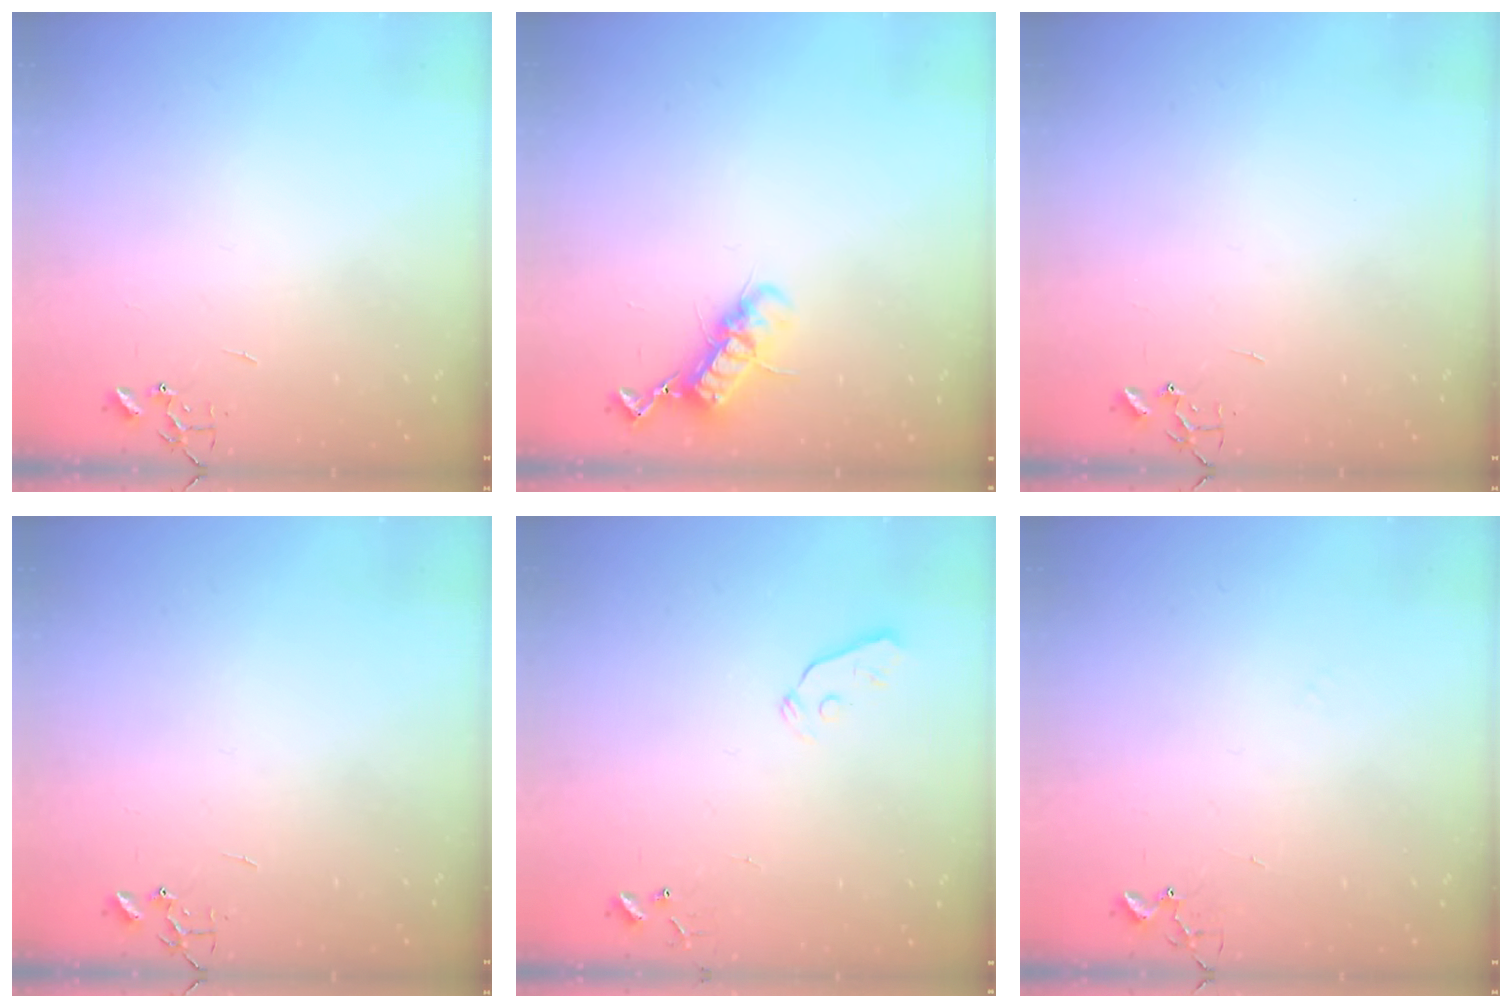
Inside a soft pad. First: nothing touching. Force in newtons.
{"total": 11.9, "press": 11.9, "slide": 0.8}
{"total": 0.0}
{"total": 0.0}
{"total": 3.3, "press": 3.2, "slide": 0.7}
{"total": 4.9, "press": 4.9, "slide": 0.5}